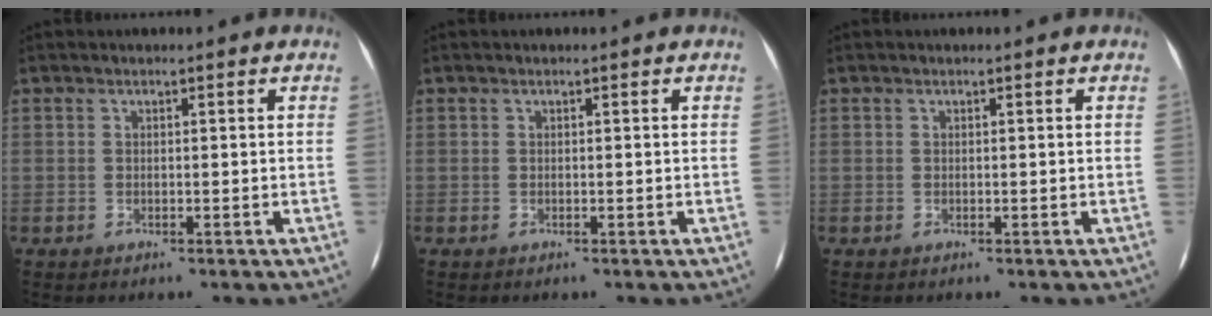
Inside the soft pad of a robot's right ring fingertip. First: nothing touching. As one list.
[{"total": 0.0}, {"total": 0.0}]